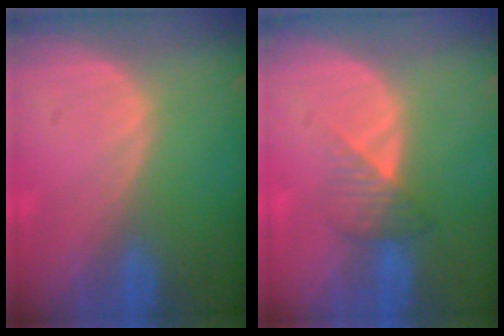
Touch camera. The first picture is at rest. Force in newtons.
{"total": 3.3, "press": 3.0, "slide": 1.2}